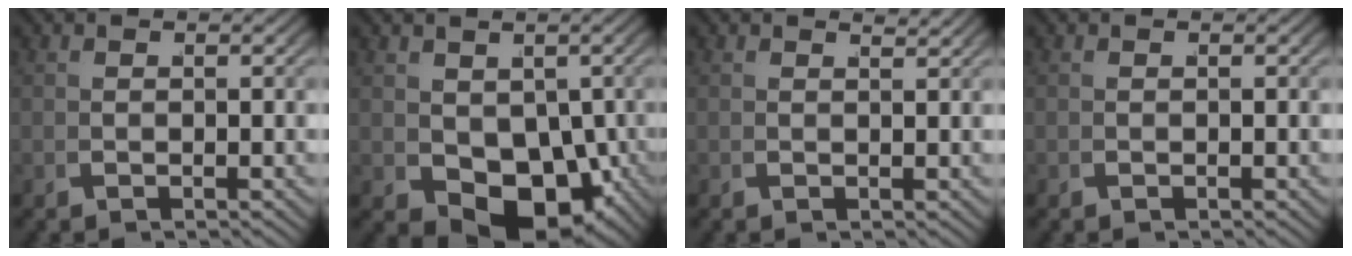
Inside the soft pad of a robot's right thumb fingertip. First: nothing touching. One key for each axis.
{"total": 8.3, "fx": -1.7, "fy": 5.6, "fz": 5.9, "tx": -0.106, "ty": -0.053, "tz": 0.006}
{"total": 1.2, "fx": 1.1, "fy": 0.2, "fz": 0.5, "tx": -0.009, "ty": 0.000, "tz": 0.017}
{"total": 0.0}